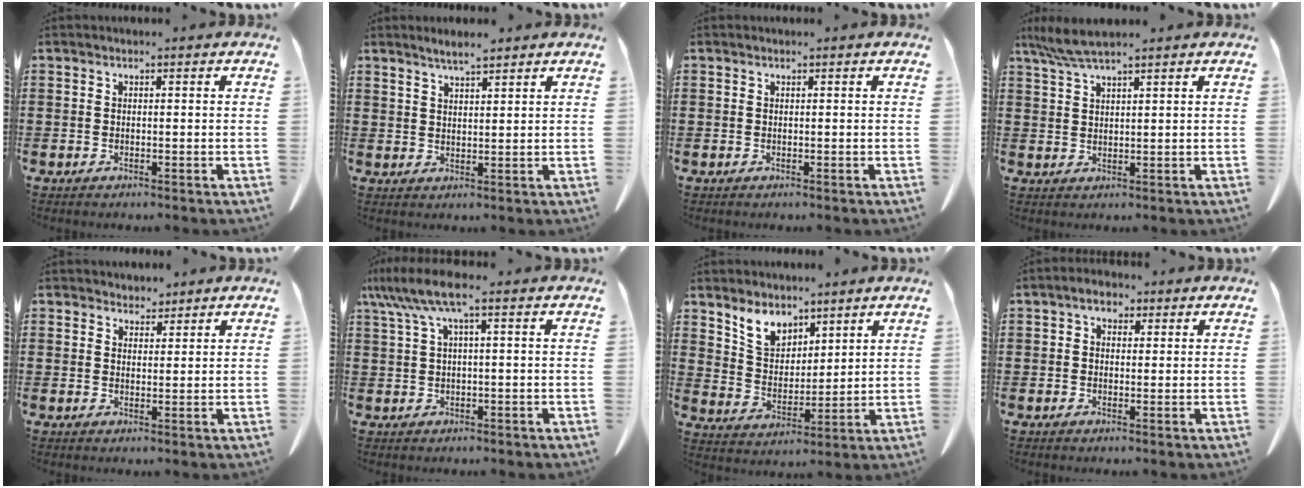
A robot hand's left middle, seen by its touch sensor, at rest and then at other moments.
{"total": 2.8, "force": [2.5, 0.1, 1.3], "torque": [-0.031, -0.001, 0.046]}
{"total": 0.0}
{"total": 4.8, "force": [3.8, 0.2, 2.9], "torque": [-0.065, -0.006, 0.071]}
{"total": 2.7, "force": [2.5, 0.8, -0.2], "torque": [-0.004, -0.001, 0.050]}
{"total": 6.9, "force": [2.4, 0.8, 6.4], "torque": [-0.156, -0.014, 0.034]}
{"total": 6.4, "force": [5.1, 3.4, 1.7], "torque": [-0.057, -0.008, 0.098]}
{"total": 3.0, "force": [1.8, 1.7, 1.8], "torque": [-0.034, 0.009, 0.029]}